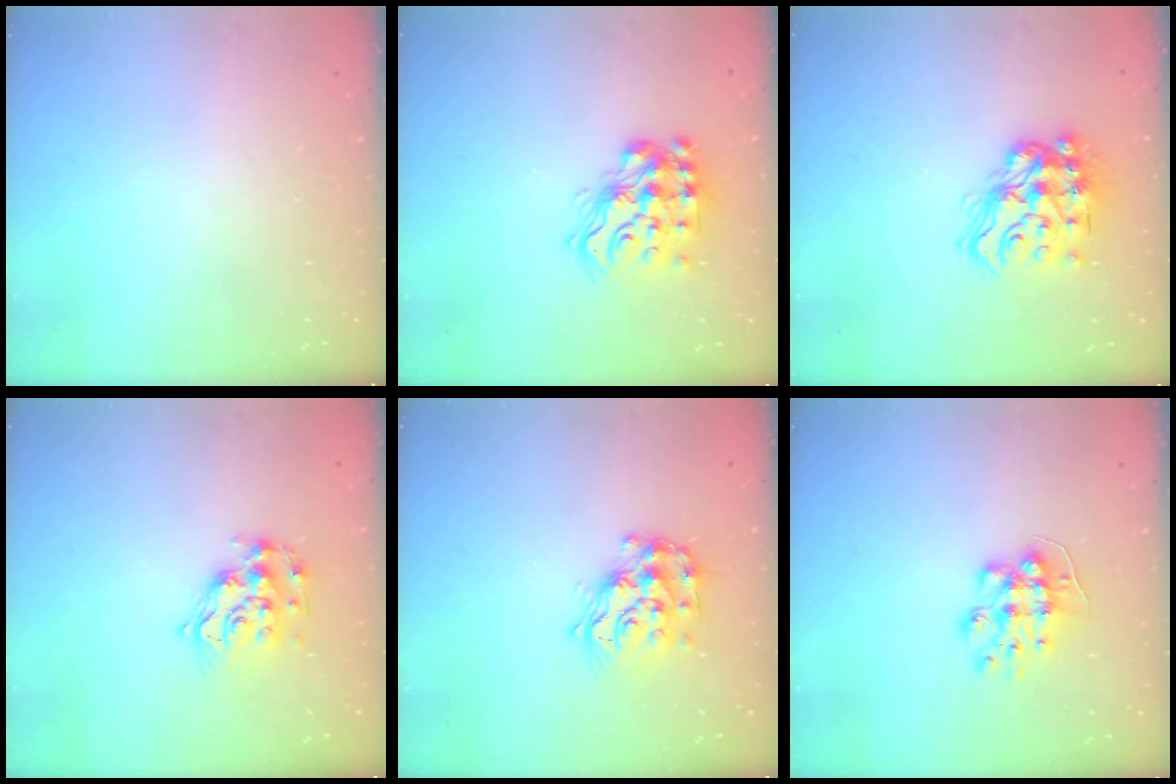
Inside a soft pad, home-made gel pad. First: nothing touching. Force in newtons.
{"total": 16.1, "press": 16.1, "slide": 1.1}
{"total": 16.0, "press": 15.9, "slide": 1.2}
{"total": 12.8, "press": 12.8, "slide": 0.6}
{"total": 14.1, "press": 14.1, "slide": 1.1}
{"total": 8.7, "press": 8.7, "slide": 0.2}